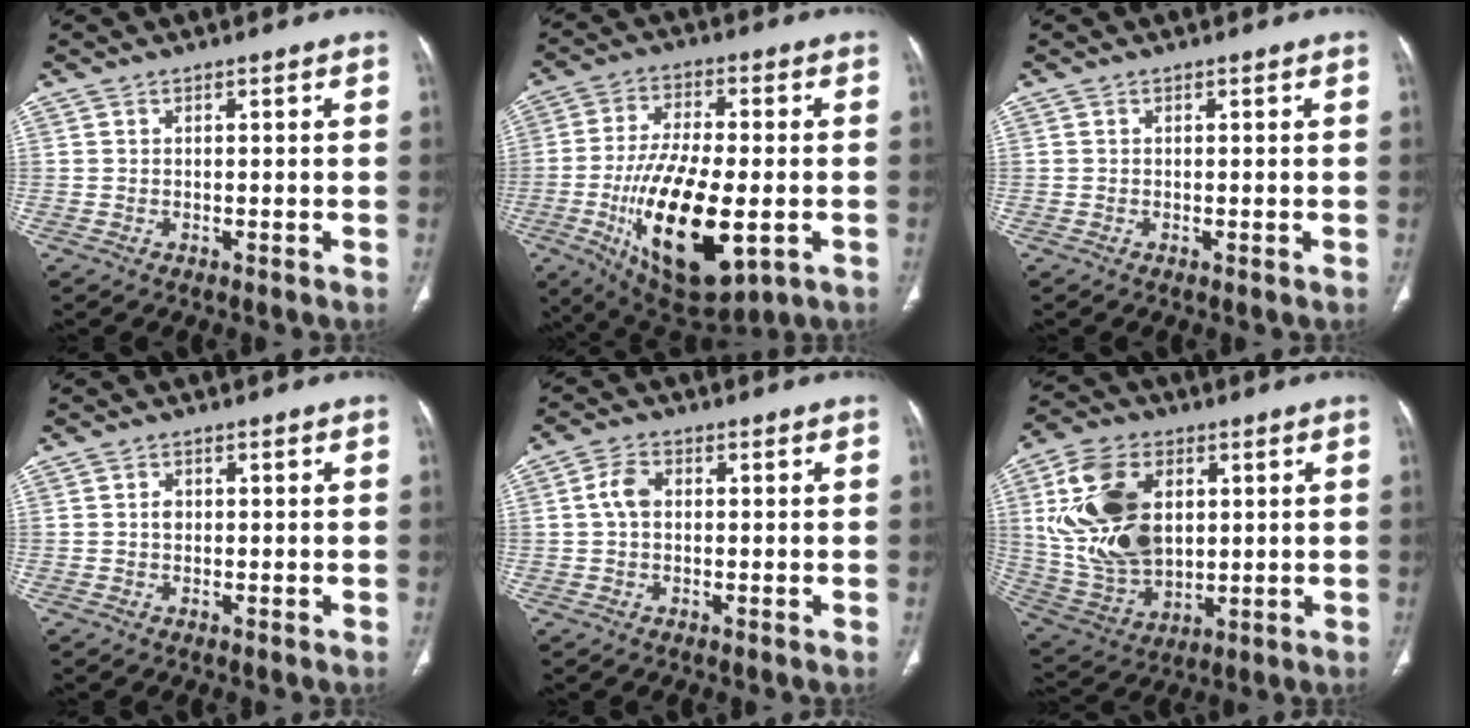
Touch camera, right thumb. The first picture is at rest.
{"total": 21.4, "force": [-5.3, 9.1, 18.6], "torque": [-0.337, -0.009, -0.071]}
{"total": 0.0}
{"total": 1.3, "force": [0.0, 1.1, 0.8], "torque": [-0.009, 0.003, -0.001]}
{"total": 3.9, "force": [0.3, 2.7, 2.8], "torque": [-0.056, 0.011, 0.002]}
{"total": 19.7, "force": [4.0, 13.0, 14.2], "torque": [-0.257, -0.011, 0.089]}